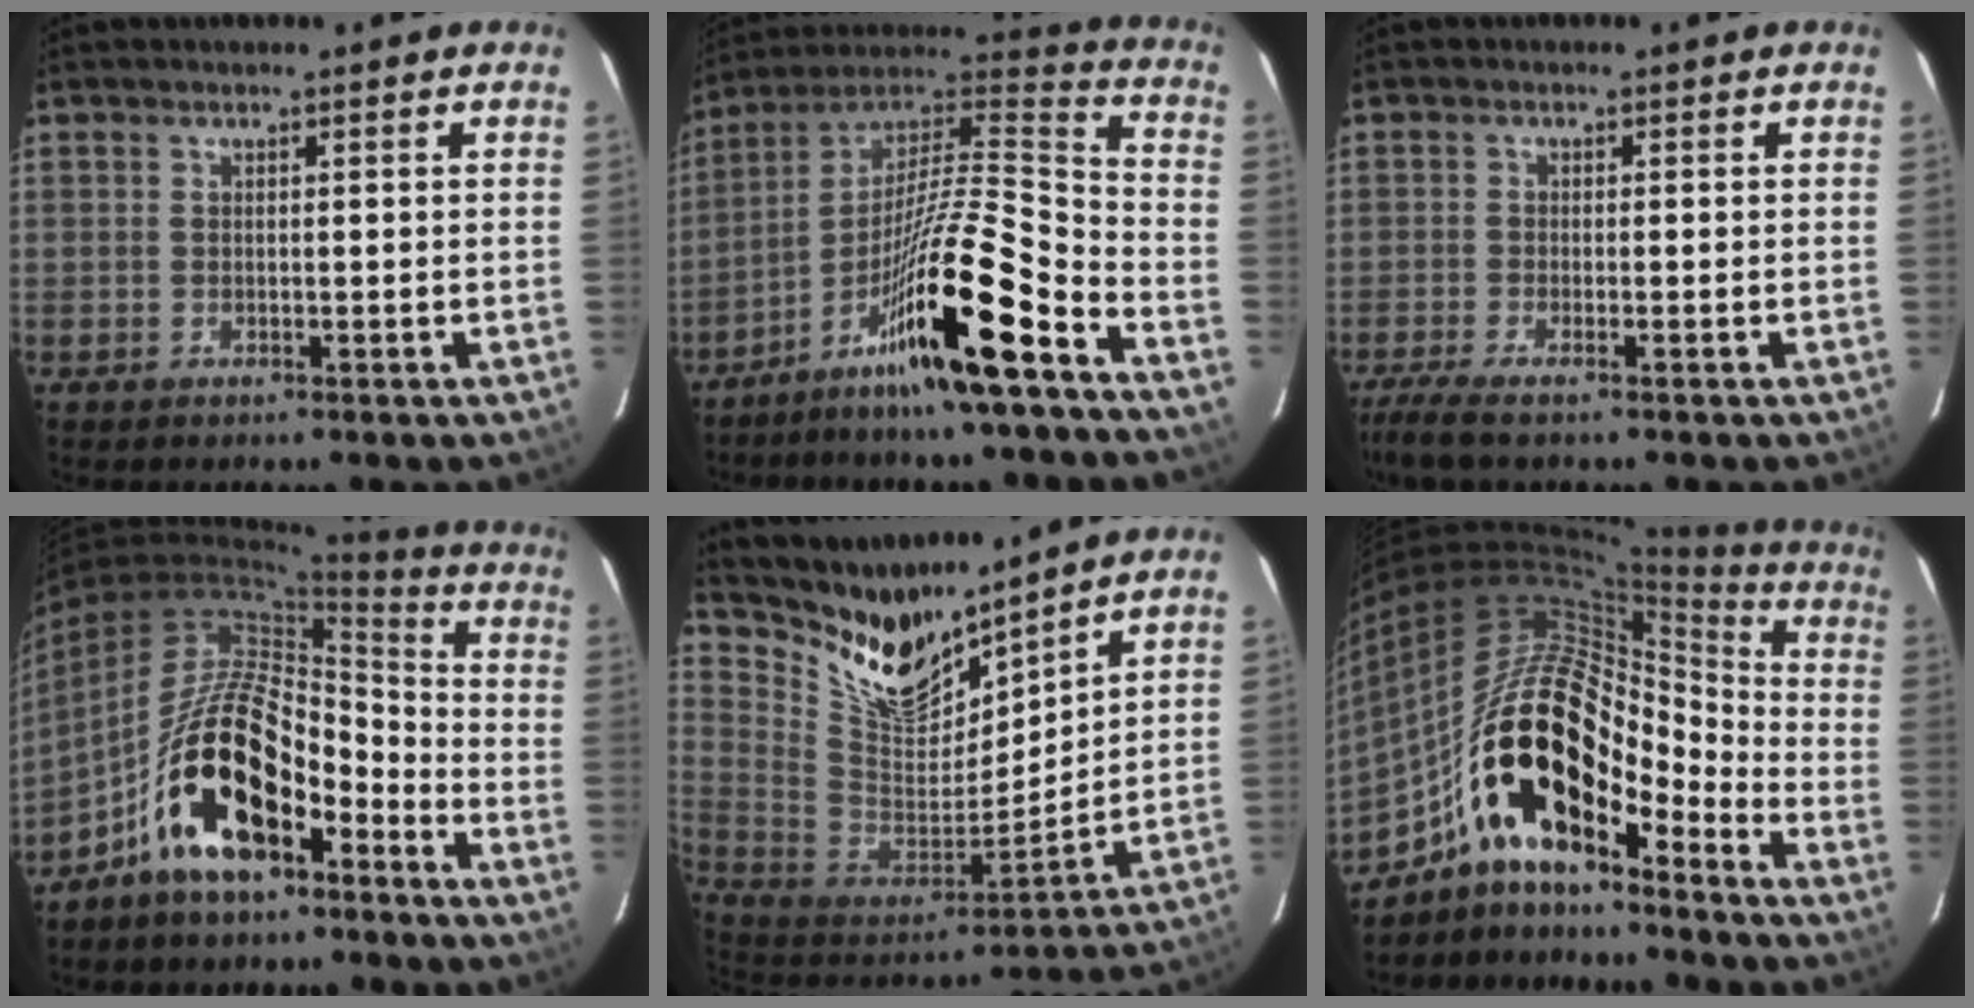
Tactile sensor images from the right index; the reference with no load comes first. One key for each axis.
{"total": 19.3, "fx": -12.6, "fy": 0.4, "fz": 14.6, "tx": -0.250, "ty": -0.014, "tz": -0.230}
{"total": 5.1, "fx": -3.9, "fy": 0.2, "fz": 3.2, "tx": -0.079, "ty": -0.019, "tz": -0.076}
{"total": 16.1, "fx": -9.4, "fy": 6.8, "fz": 11.1, "tx": -0.197, "ty": 0.020, "tz": -0.164}
{"total": 15.8, "fx": 13.3, "fy": 5.5, "fz": 6.5, "tx": -0.142, "ty": -0.024, "tz": 0.257}
{"total": 20.9, "fx": -11.2, "fy": 8.3, "fz": 15.6, "tx": -0.271, "ty": 0.000, "tz": -0.218}